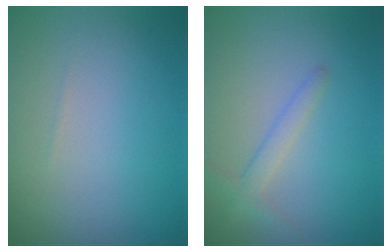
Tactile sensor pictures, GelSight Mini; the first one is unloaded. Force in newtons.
{"total": 1.8, "press": 1.8, "slide": 0.1}